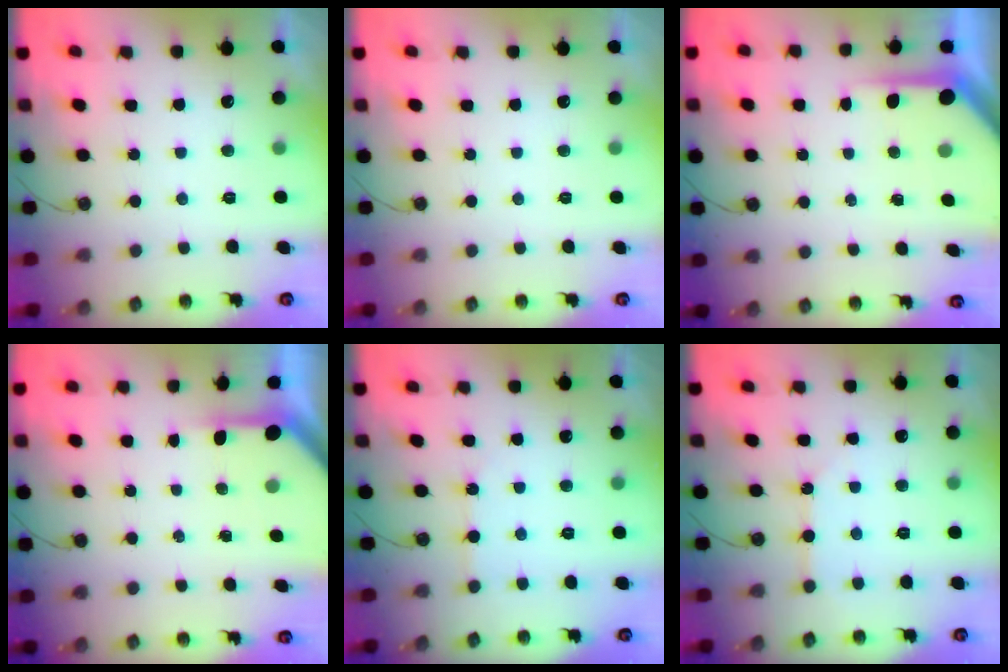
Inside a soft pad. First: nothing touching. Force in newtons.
{"total": 0.0}
{"total": 6.2, "press": 6.2, "slide": 0.4}
{"total": 3.9, "press": 3.9, "slide": 0.3}
{"total": 2.6, "press": 2.5, "slide": 0.5}
{"total": 2.4, "press": 2.4, "slide": 0.2}